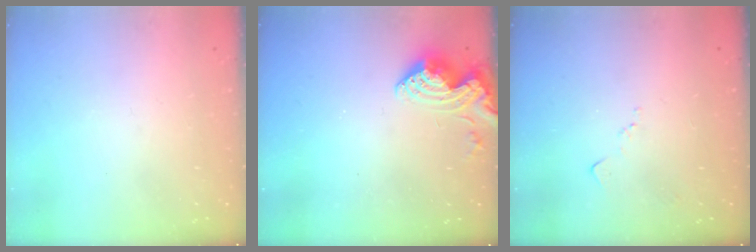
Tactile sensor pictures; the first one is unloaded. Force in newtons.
{"total": 9.9, "press": 9.8, "slide": 1.1}
{"total": 6.6, "press": 6.5, "slide": 0.9}